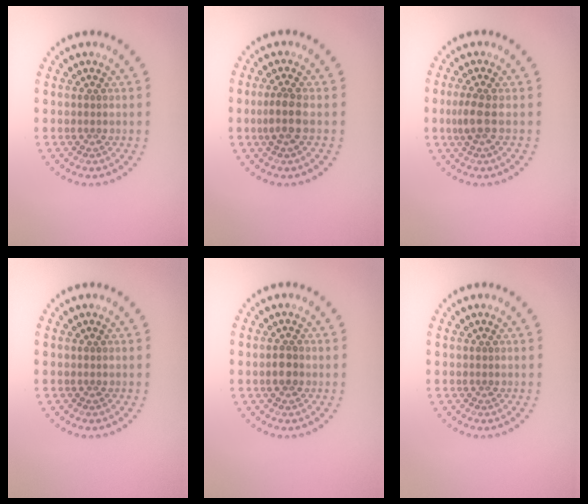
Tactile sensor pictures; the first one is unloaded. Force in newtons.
{"total": 2.0, "press": 1.8, "slide": 1.0}
{"total": 1.8, "press": 1.5, "slide": 1.1}
{"total": 0.0}
{"total": 1.6, "press": 1.5, "slide": 0.3}
{"total": 0.0}